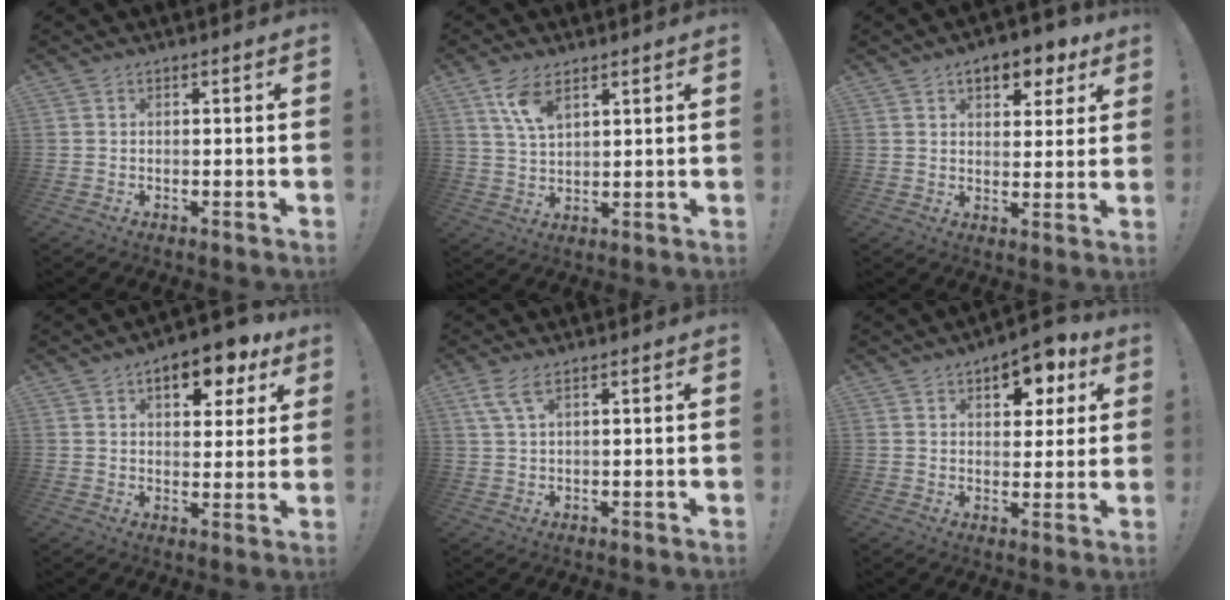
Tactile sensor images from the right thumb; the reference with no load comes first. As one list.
[{"total": 7.7, "force": [4.5, 3.3, 5.3], "torque": [-0.102, -0.013, 0.085]}, {"total": 8.9, "force": [5.0, 4.9, 5.4], "torque": [-0.063, -0.022, 0.086]}, {"total": 11.0, "force": [5.7, 5.4, 7.6], "torque": [-0.096, -0.026, 0.096]}, {"total": 4.7, "force": [2.5, 1.3, 3.7], "torque": [-0.076, -0.003, 0.047]}, {"total": 9.3, "force": [4.8, 5.7, 5.6], "torque": [-0.057, -0.024, 0.081]}]